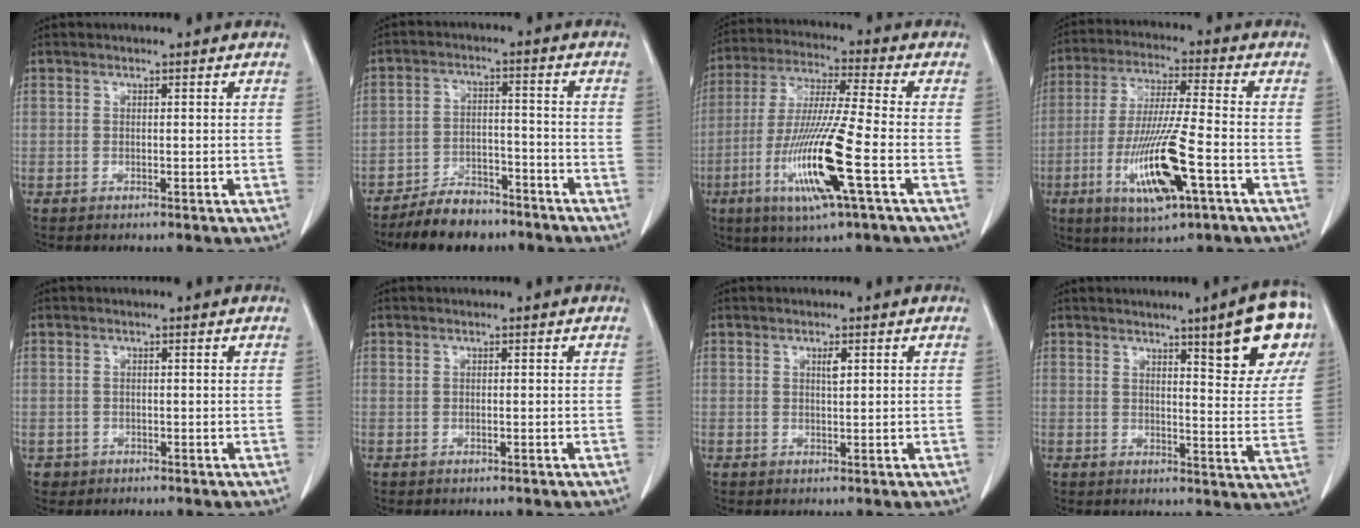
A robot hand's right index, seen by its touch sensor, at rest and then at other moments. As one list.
[{"total": 8.1, "force": [-7.0, 3.1, 2.9], "torque": [-0.049, -0.002, -0.121]}, {"total": 15.2, "force": [-5.1, -0.2, 14.3], "torque": [-0.293, -0.022, -0.098]}, {"total": 13.9, "force": [-4.8, 1.1, 13.0], "torque": [-0.257, -0.020, -0.082]}, {"total": 1.2, "force": [-0.4, 1.1, -0.1], "torque": [0.003, 0.005, -0.008]}, {"total": 0.0}, {"total": 1.2, "force": [0.5, 0.2, 1.1], "torque": [-0.023, -0.002, 0.009]}, {"total": 12.2, "force": [6.8, 1.1, 10.0], "torque": [-0.122, -0.011, 0.069]}]